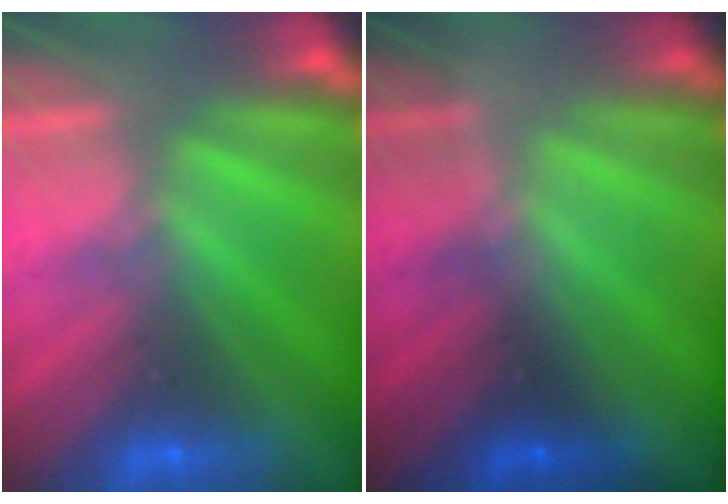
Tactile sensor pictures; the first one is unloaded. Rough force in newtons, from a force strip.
{"total": 1.6}